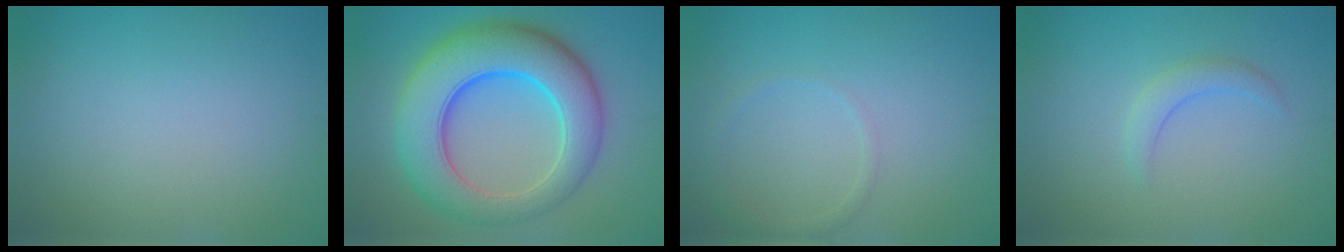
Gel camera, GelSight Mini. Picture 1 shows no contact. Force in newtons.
{"total": 10.6, "press": 10.6, "slide": 0.2}
{"total": 1.4, "press": 1.4, "slide": 0.1}
{"total": 1.7, "press": 1.7, "slide": 0.2}